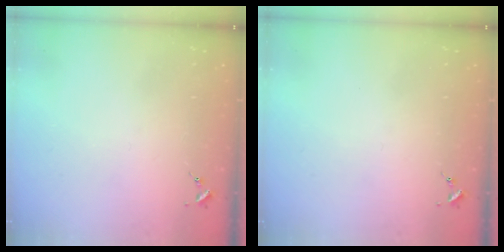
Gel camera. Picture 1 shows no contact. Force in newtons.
{"total": 0.0}